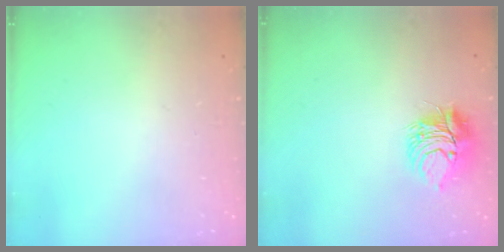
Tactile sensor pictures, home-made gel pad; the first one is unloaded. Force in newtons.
{"total": 10.0, "press": 9.9, "slide": 0.9}